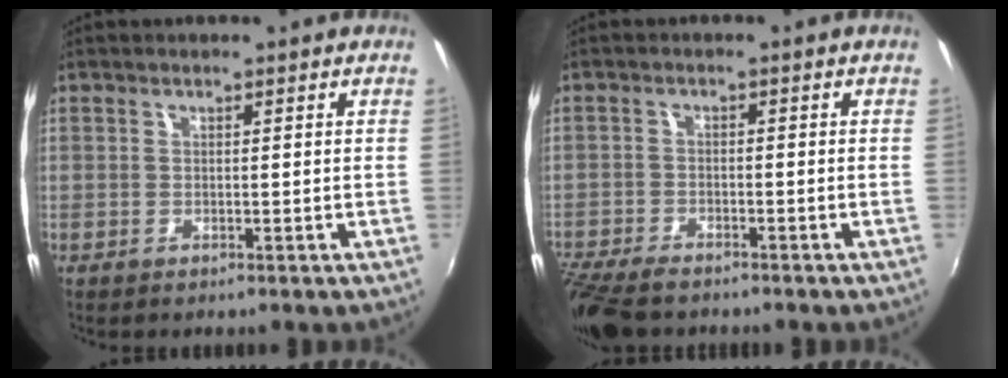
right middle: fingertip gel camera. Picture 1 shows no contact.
{"total": 9.7, "force": [-8.2, 2.9, 4.4], "torque": [-0.119, -0.035, -0.149]}